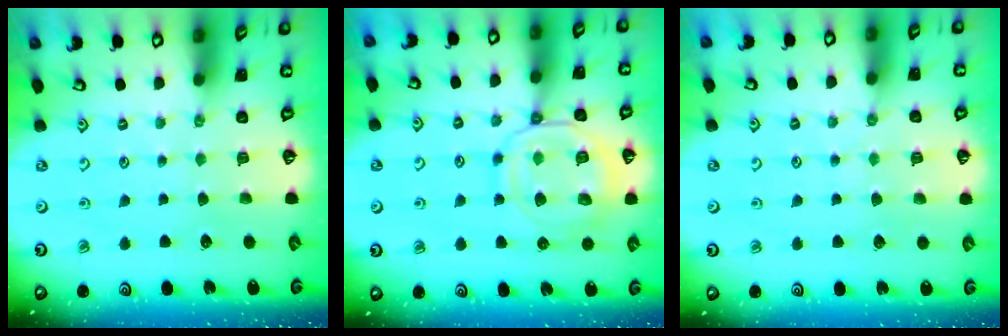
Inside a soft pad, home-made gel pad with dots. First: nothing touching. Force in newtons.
{"total": 13.5, "press": 13.4, "slide": 1.3}
{"total": 2.9, "press": 2.9, "slide": 0.5}